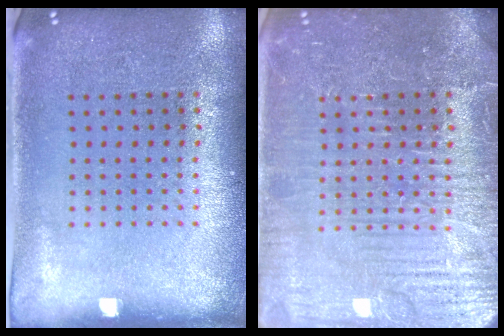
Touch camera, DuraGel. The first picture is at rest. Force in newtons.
{"total": 4.6, "press": 4.6, "slide": 0.6}